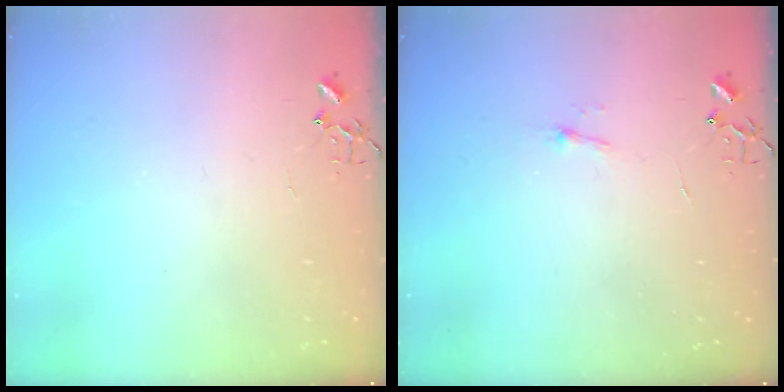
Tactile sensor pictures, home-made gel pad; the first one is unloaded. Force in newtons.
{"total": 4.5, "press": 4.5, "slide": 0.6}